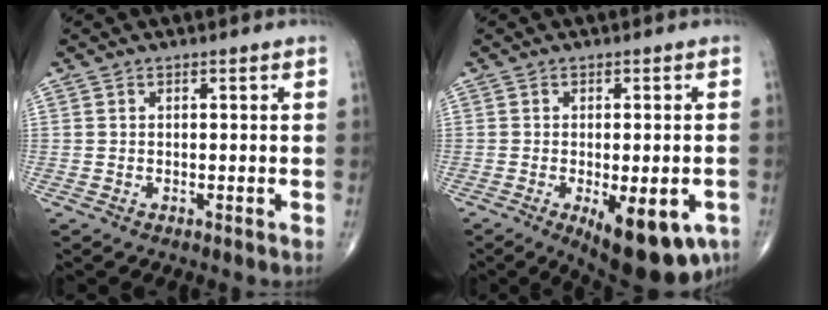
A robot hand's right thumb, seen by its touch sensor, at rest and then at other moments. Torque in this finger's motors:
{"motor_torque": [1.73, 1.57, 0.73, -0.19, 0.24]}